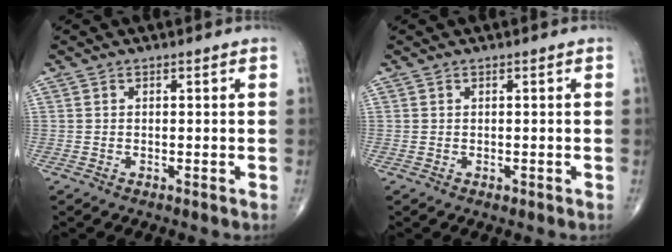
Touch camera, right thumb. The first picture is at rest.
{"total": 0.5, "force": [-0.3, 0.3, 0.3], "torque": [-0.009, 0.001, -0.003]}